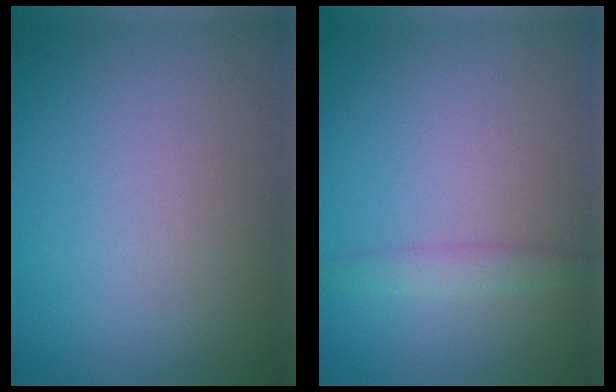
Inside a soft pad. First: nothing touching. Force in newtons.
{"total": 1.5, "press": 1.5, "slide": 0.1}